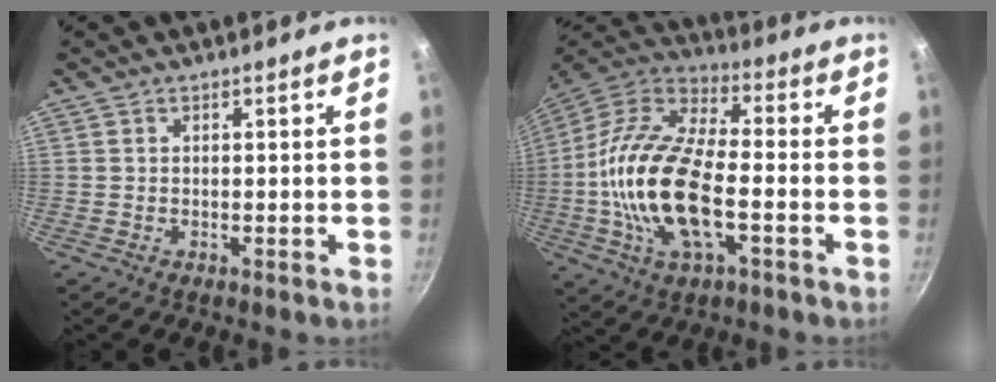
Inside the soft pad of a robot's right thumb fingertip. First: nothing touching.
{"total": 20.9, "force": [-3.8, 9.5, 18.2], "torque": [-0.347, 0.030, -0.085]}